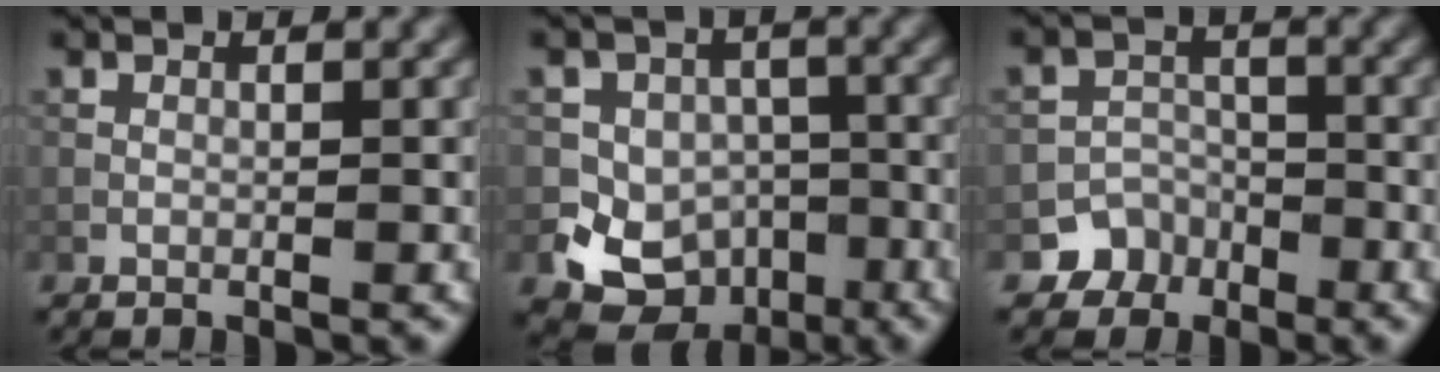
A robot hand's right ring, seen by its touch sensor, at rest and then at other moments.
{"total": 9.0, "force": [-3.8, 7.8, 2.5], "torque": [-0.029, -0.010, -0.076]}
{"total": 3.9, "force": [-2.5, 3.0, 0.2], "torque": [0.020, 0.003, -0.037]}